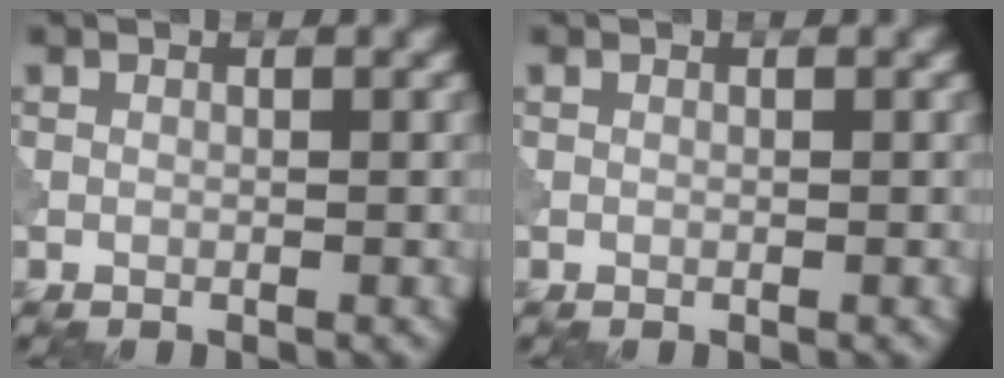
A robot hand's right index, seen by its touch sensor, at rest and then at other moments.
{"total": 0.0}